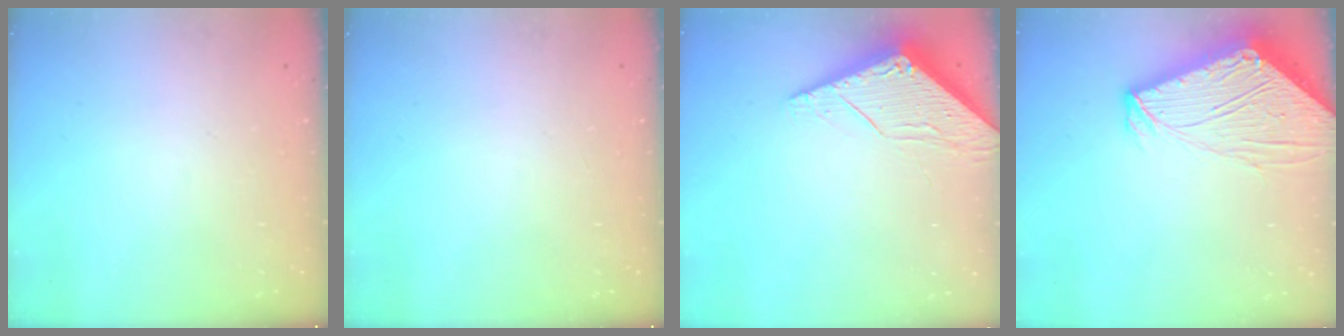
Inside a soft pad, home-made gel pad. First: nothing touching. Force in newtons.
{"total": 0.0}
{"total": 6.2, "press": 6.2, "slide": 0.5}
{"total": 13.1, "press": 13.0, "slide": 1.8}